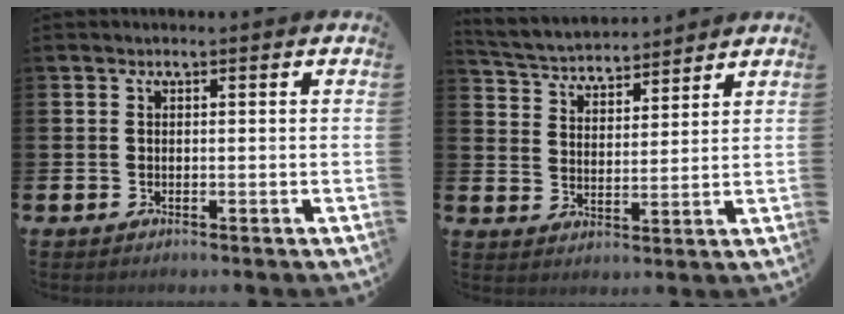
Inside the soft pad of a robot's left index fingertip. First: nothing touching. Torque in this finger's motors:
{"motor_torque": [0.19, -0.19, 0.14, 0.10]}